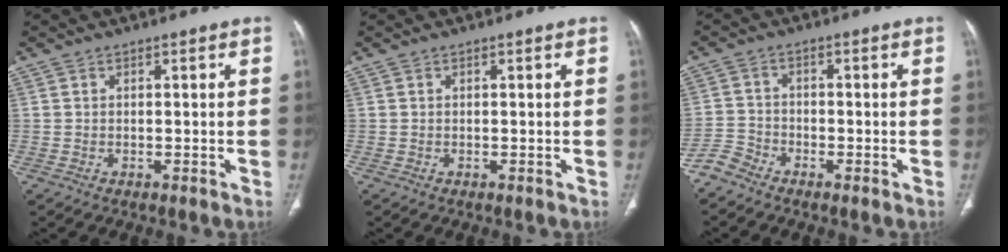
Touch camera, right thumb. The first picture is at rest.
{"total": 0.0}
{"total": 3.0, "force": [-2.9, 0.9, 0.0], "torque": [0.002, -0.003, -0.070]}